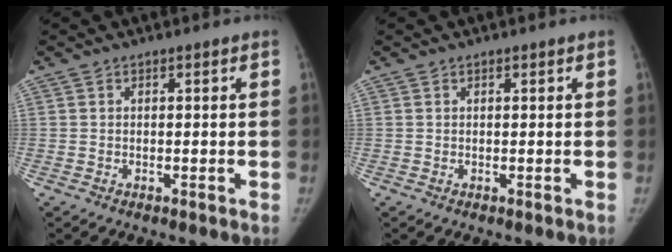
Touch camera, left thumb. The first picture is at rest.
{"total": 0.0}